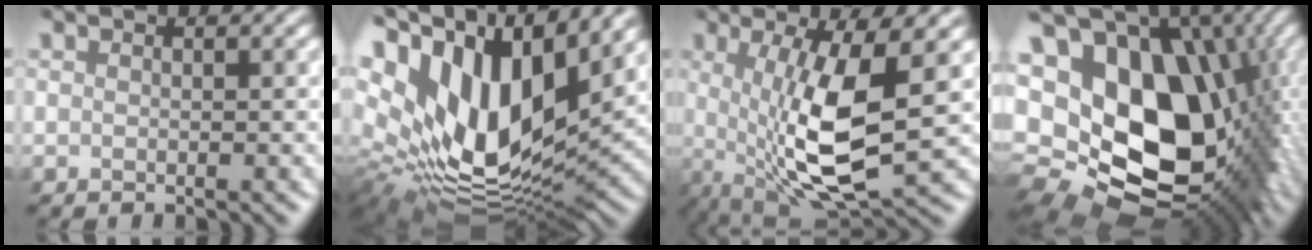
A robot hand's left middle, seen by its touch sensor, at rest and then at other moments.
{"total": 16.7, "force": [6.3, 8.9, 12.6], "torque": [-0.261, 0.015, 0.115]}
{"total": 10.1, "force": [-0.3, 2.8, 9.7], "torque": [-0.181, -0.018, -0.001]}
{"total": 19.3, "force": [1.9, 13.0, 14.1], "torque": [-0.255, -0.012, 0.069]}